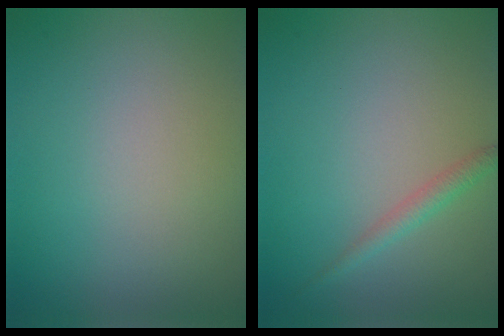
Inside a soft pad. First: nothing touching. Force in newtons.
{"total": 1.4, "press": 1.4, "slide": 0.0}